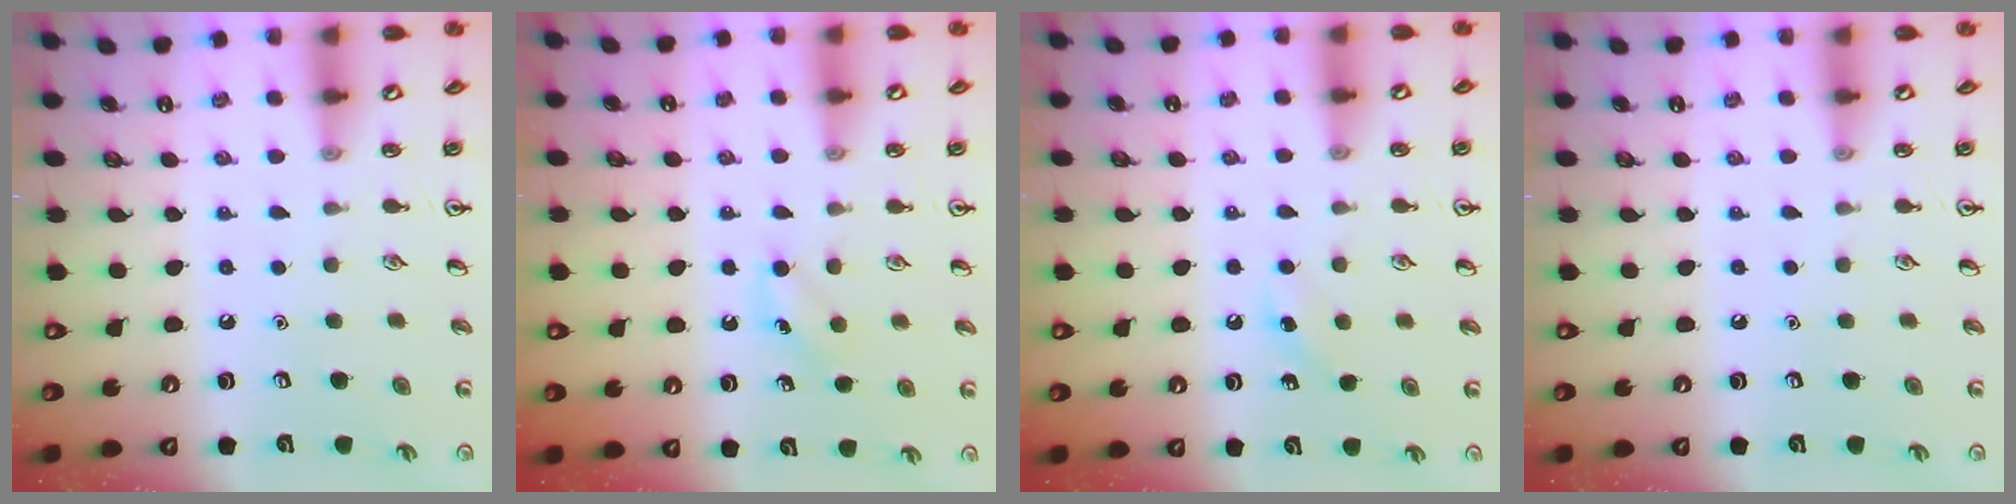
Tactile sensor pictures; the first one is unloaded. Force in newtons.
{"total": 3.3, "press": 3.2, "slide": 1.0}
{"total": 4.5, "press": 4.2, "slide": 1.3}
{"total": 0.0}